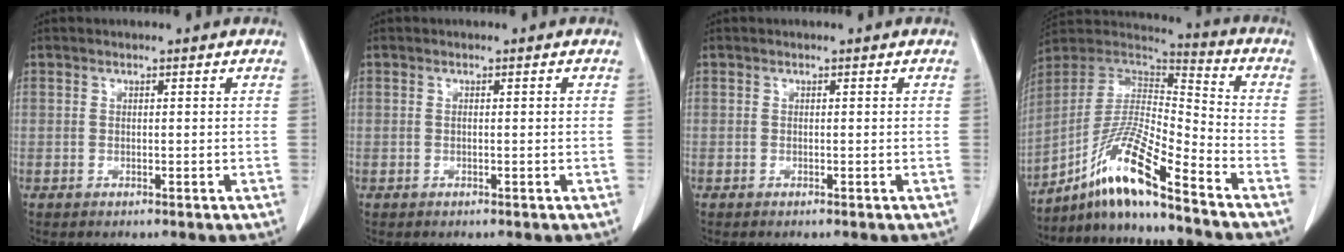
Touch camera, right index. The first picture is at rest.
{"total": 0.7, "force": [0.0, 0.1, 0.7], "torque": [-0.015, 0.001, 0.003]}
{"total": 0.0}
{"total": 14.3, "force": [-10.0, 0.4, 10.3], "torque": [-0.197, 0.007, -0.184]}